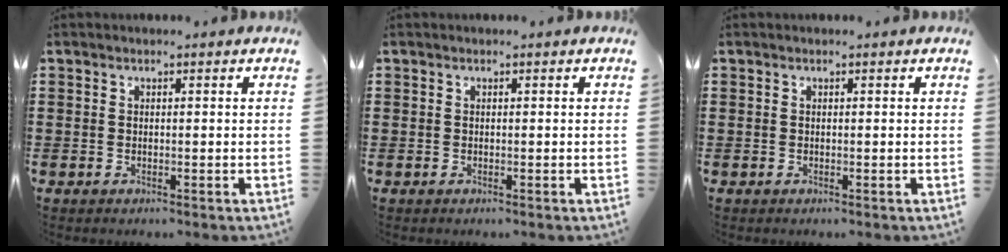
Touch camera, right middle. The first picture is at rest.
{"total": 0.0}
{"total": 0.0}